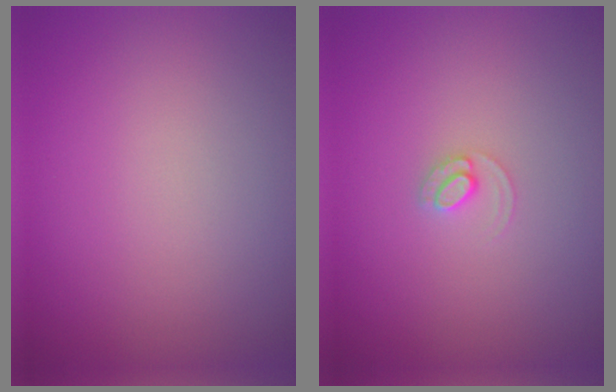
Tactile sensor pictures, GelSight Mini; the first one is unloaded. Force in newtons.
{"total": 1.2, "press": 1.2, "slide": 0.0}